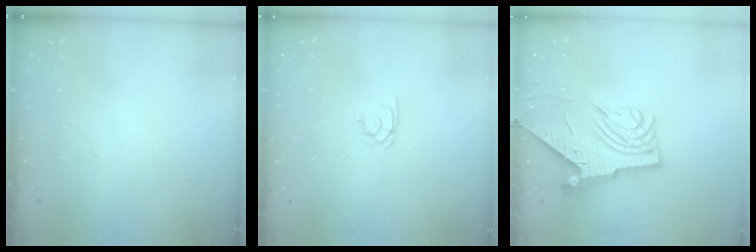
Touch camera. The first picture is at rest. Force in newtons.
{"total": 1.8, "press": 1.8, "slide": 0.3}
{"total": 9.2, "press": 9.1, "slide": 1.3}